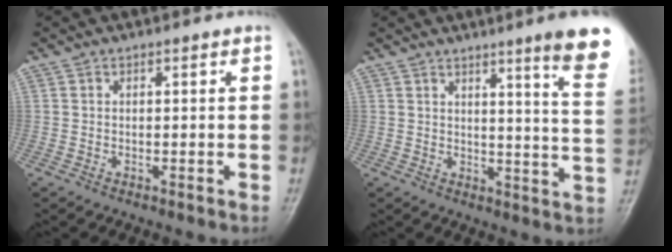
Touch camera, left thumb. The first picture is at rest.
{"total": 13.5, "force": [8.7, 0.3, 10.3], "torque": [-0.116, -0.053, 0.096]}